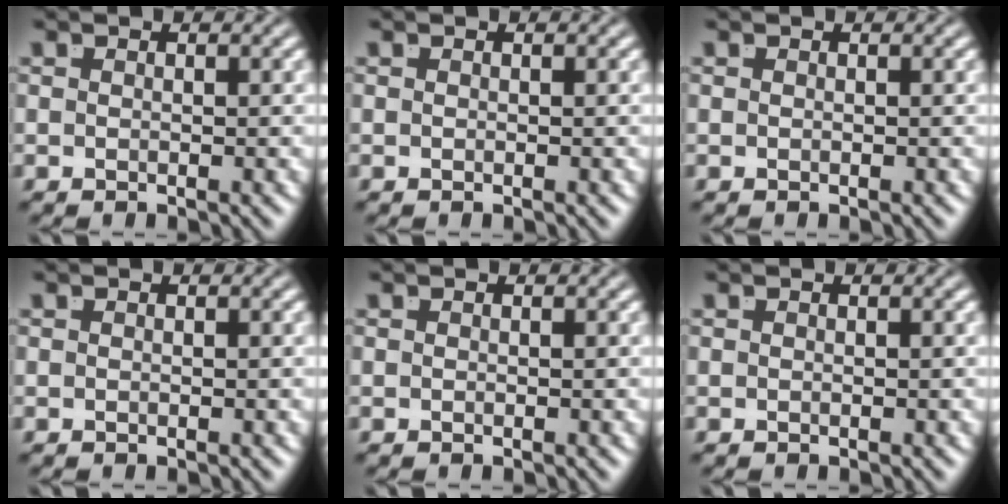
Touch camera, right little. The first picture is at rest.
{"total": 0.0}
{"total": 0.0}
{"total": 0.0}
{"total": 0.0}
{"total": 0.0}